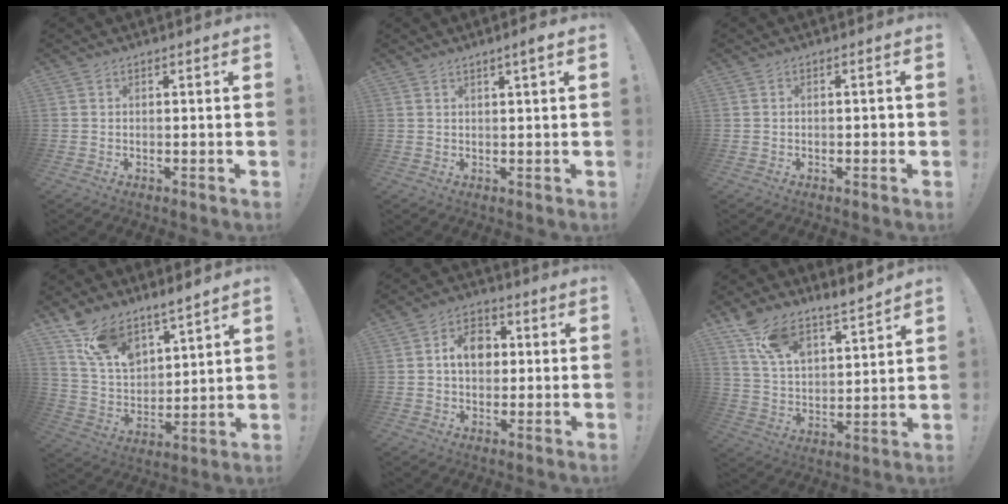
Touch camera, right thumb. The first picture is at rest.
{"total": 2.9, "force": [1.3, 0.1, 2.5], "torque": [-0.040, -0.003, 0.019]}
{"total": 0.9, "force": [-0.5, 0.5, 0.5], "torque": [-0.008, 0.005, -0.009]}
{"total": 11.3, "force": [10.0, 3.9, 3.3], "torque": [-0.086, -0.075, 0.192]}
{"total": 8.9, "force": [1.2, 6.8, 5.7], "torque": [-0.079, 0.009, 0.021]}
{"total": 10.6, "force": [9.5, 3.1, 3.4], "torque": [-0.084, -0.070, 0.177]}